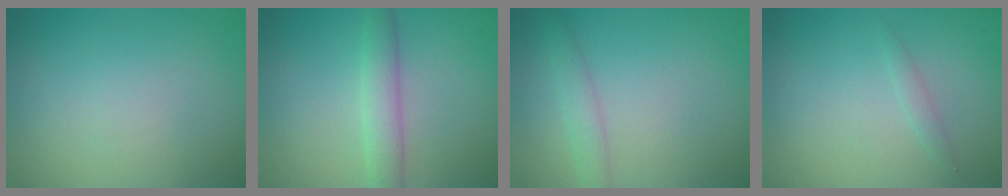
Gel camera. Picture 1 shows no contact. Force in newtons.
{"total": 3.0, "press": 3.0, "slide": 0.0}
{"total": 1.9, "press": 1.9, "slide": 0.1}
{"total": 0.8, "press": 0.8, "slide": 0.0}